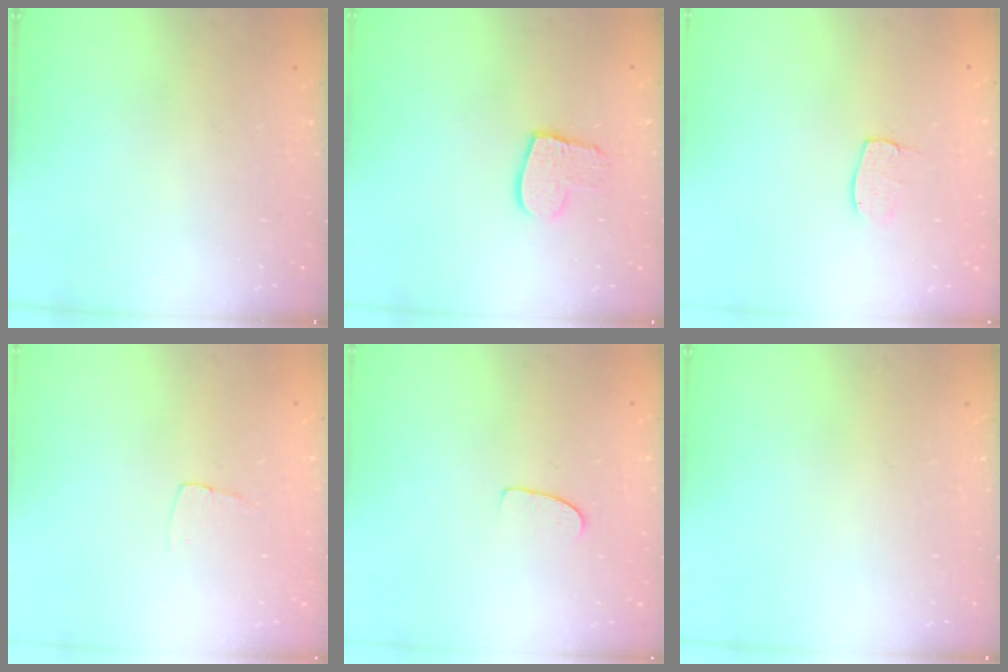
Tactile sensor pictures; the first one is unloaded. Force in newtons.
{"total": 9.5, "press": 9.5, "slide": 0.7}
{"total": 4.5, "press": 4.5, "slide": 0.3}
{"total": 3.2, "press": 3.2, "slide": 0.2}
{"total": 5.4, "press": 5.4, "slide": 0.3}
{"total": 0.0}